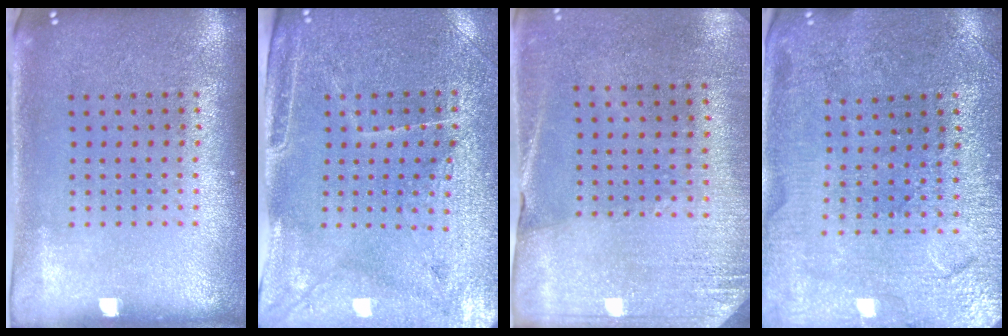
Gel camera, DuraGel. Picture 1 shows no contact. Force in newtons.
{"total": 3.3, "press": 3.2, "slide": 1.0}
{"total": 2.6, "press": 2.4, "slide": 1.1}
{"total": 1.5, "press": 1.5, "slide": 0.2}